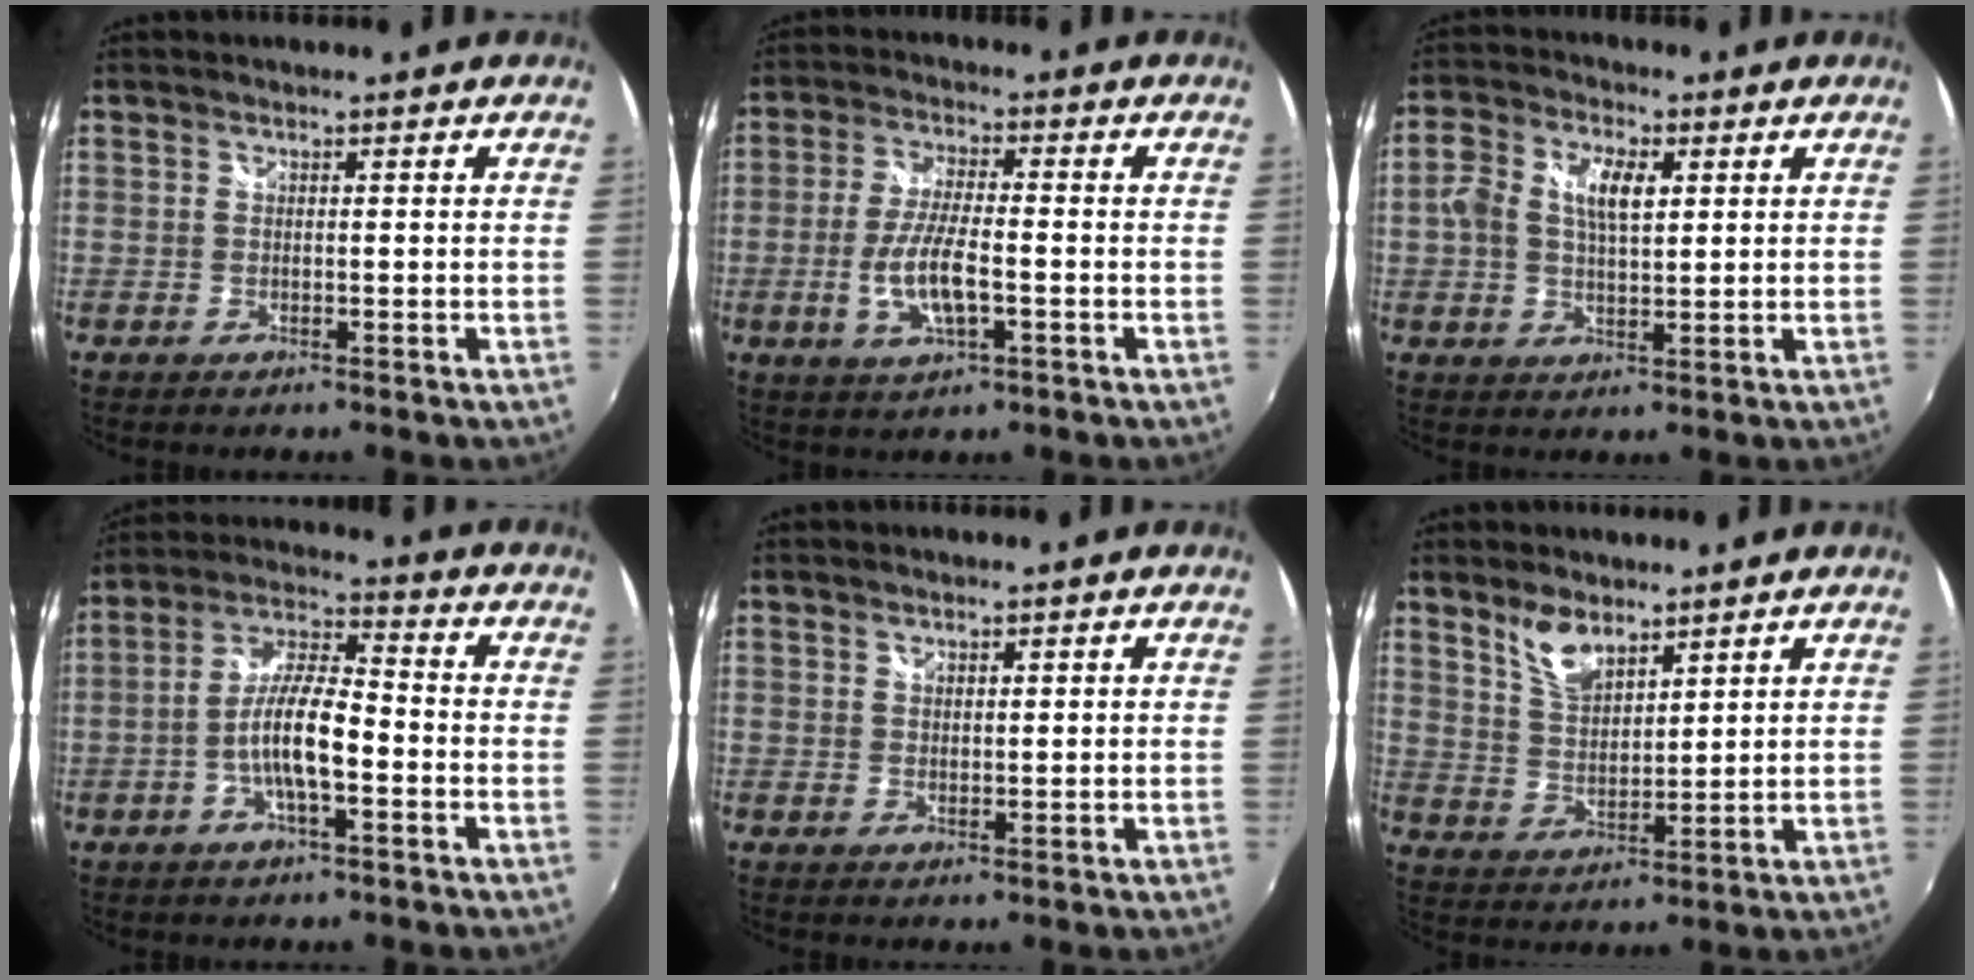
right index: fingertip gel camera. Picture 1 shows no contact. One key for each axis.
{"total": 8.8, "fx": -2.4, "fy": 2.8, "fz": 8.0, "tx": -0.163, "ty": -0.002, "tz": -0.042}
{"total": 7.7, "fx": 1.6, "fy": 4.1, "fz": 6.4, "tx": -0.120, "ty": 0.018, "tz": 0.026}
{"total": 9.6, "fx": -3.0, "fy": 2.3, "fz": 8.8, "tx": -0.182, "ty": 0.011, "tz": -0.055}
{"total": 1.0, "fx": 0.8, "fy": 0.5, "fz": 0.3, "tx": -0.002, "ty": 0.000, "tz": 0.013}
{"total": 6.7, "fx": 4.9, "fy": 2.8, "fz": 3.7, "tx": -0.065, "ty": 0.005, "tz": 0.098}